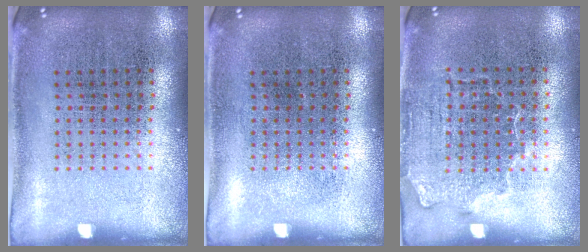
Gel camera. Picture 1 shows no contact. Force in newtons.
{"total": 0.0}
{"total": 1.5, "press": 1.2, "slide": 0.8}